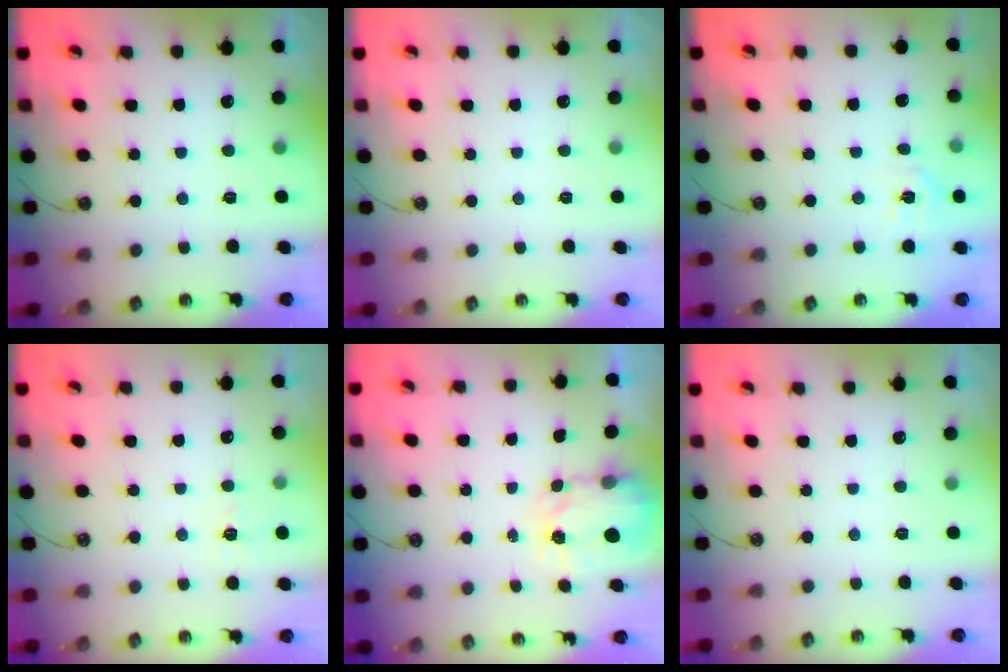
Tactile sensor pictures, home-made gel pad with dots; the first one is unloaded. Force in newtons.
{"total": 0.0}
{"total": 5.5, "press": 5.5, "slide": 0.6}
{"total": 3.9, "press": 3.9, "slide": 0.4}
{"total": 3.6, "press": 3.6, "slide": 0.4}
{"total": 0.0}